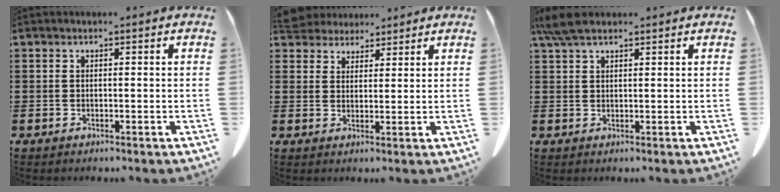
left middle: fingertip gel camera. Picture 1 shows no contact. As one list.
[{"total": 4.0, "force": [3.8, 1.4, 0.1], "torque": [-0.019, -0.010, 0.071]}, {"total": 4.3, "force": [3.2, 1.2, 2.7], "torque": [-0.061, 0.002, 0.060]}]